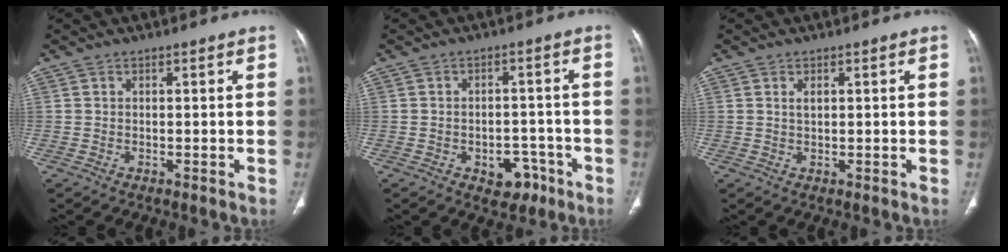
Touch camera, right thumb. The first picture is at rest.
{"total": 6.1, "force": [-3.1, 4.2, 3.1], "torque": [-0.014, 0.029, -0.038]}
{"total": 1.3, "force": [0.5, 0.6, 1.0], "torque": [-0.017, 0.001, 0.012]}